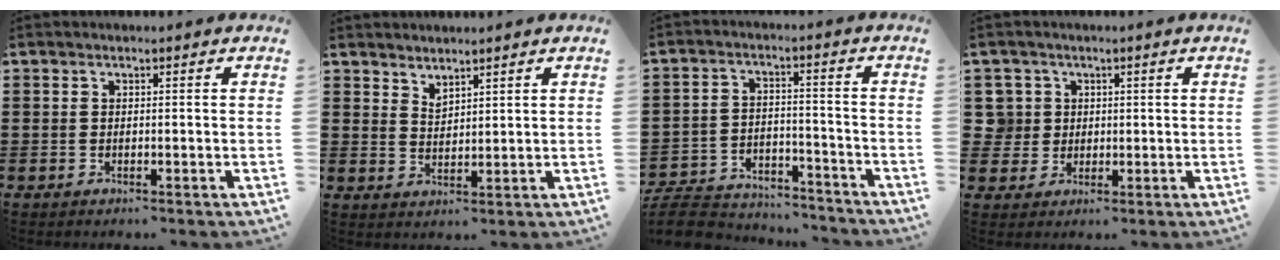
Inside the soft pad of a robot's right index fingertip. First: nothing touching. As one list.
[{"total": 2.3, "force": [2.3, 0.5, -0.3], "torque": [0.000, -0.001, 0.045]}, {"total": 7.6, "force": [-7.3, 1.3, 1.6], "torque": [-0.043, 0.012, -0.146]}, {"total": 4.3, "force": [0.8, 4.2, 0.4], "torque": [-0.031, 0.014, 0.014]}]